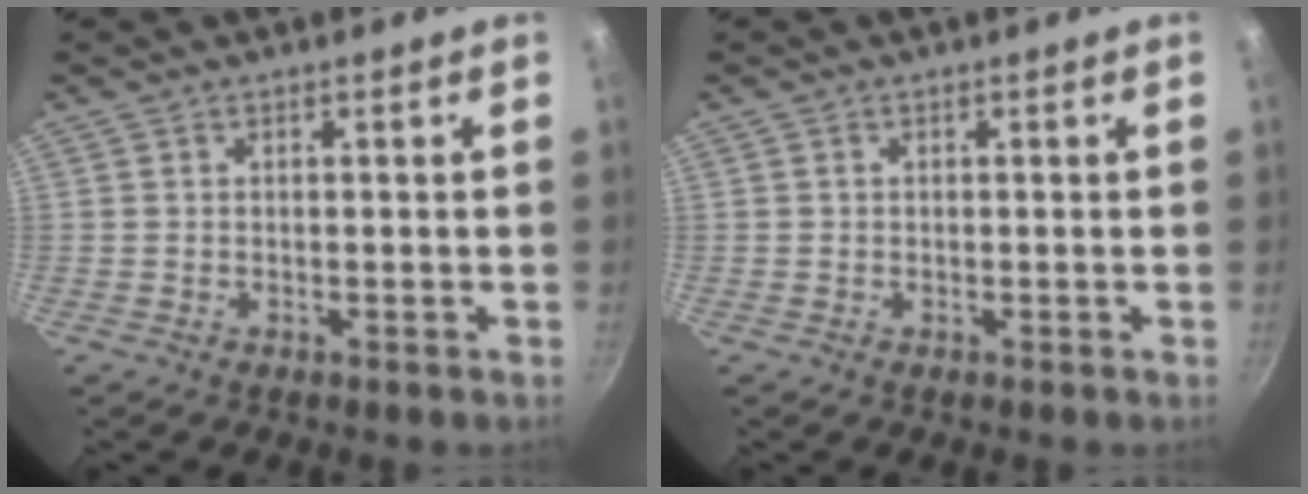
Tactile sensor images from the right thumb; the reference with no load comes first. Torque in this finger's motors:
{"motor_torque": [-0.65, -0.13, 0.11, -0.26, 0.06]}